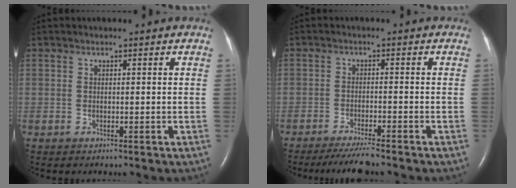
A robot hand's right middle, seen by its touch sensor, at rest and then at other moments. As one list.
[{"total": 4.8, "force": [-4.2, -0.3, 2.2], "torque": [-0.042, -0.017, -0.073]}]